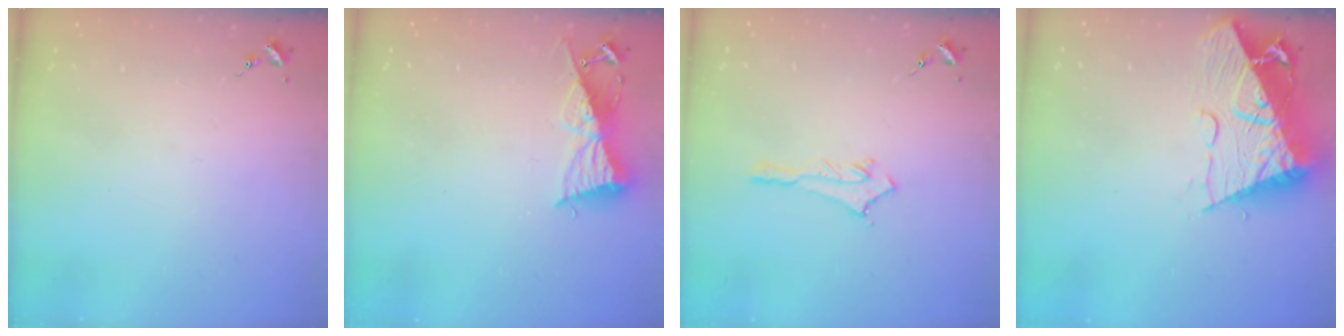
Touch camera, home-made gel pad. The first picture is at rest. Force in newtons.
{"total": 9.2, "press": 9.2, "slide": 0.3}
{"total": 3.0, "press": 2.9, "slide": 0.3}
{"total": 17.8, "press": 17.7, "slide": 1.8}